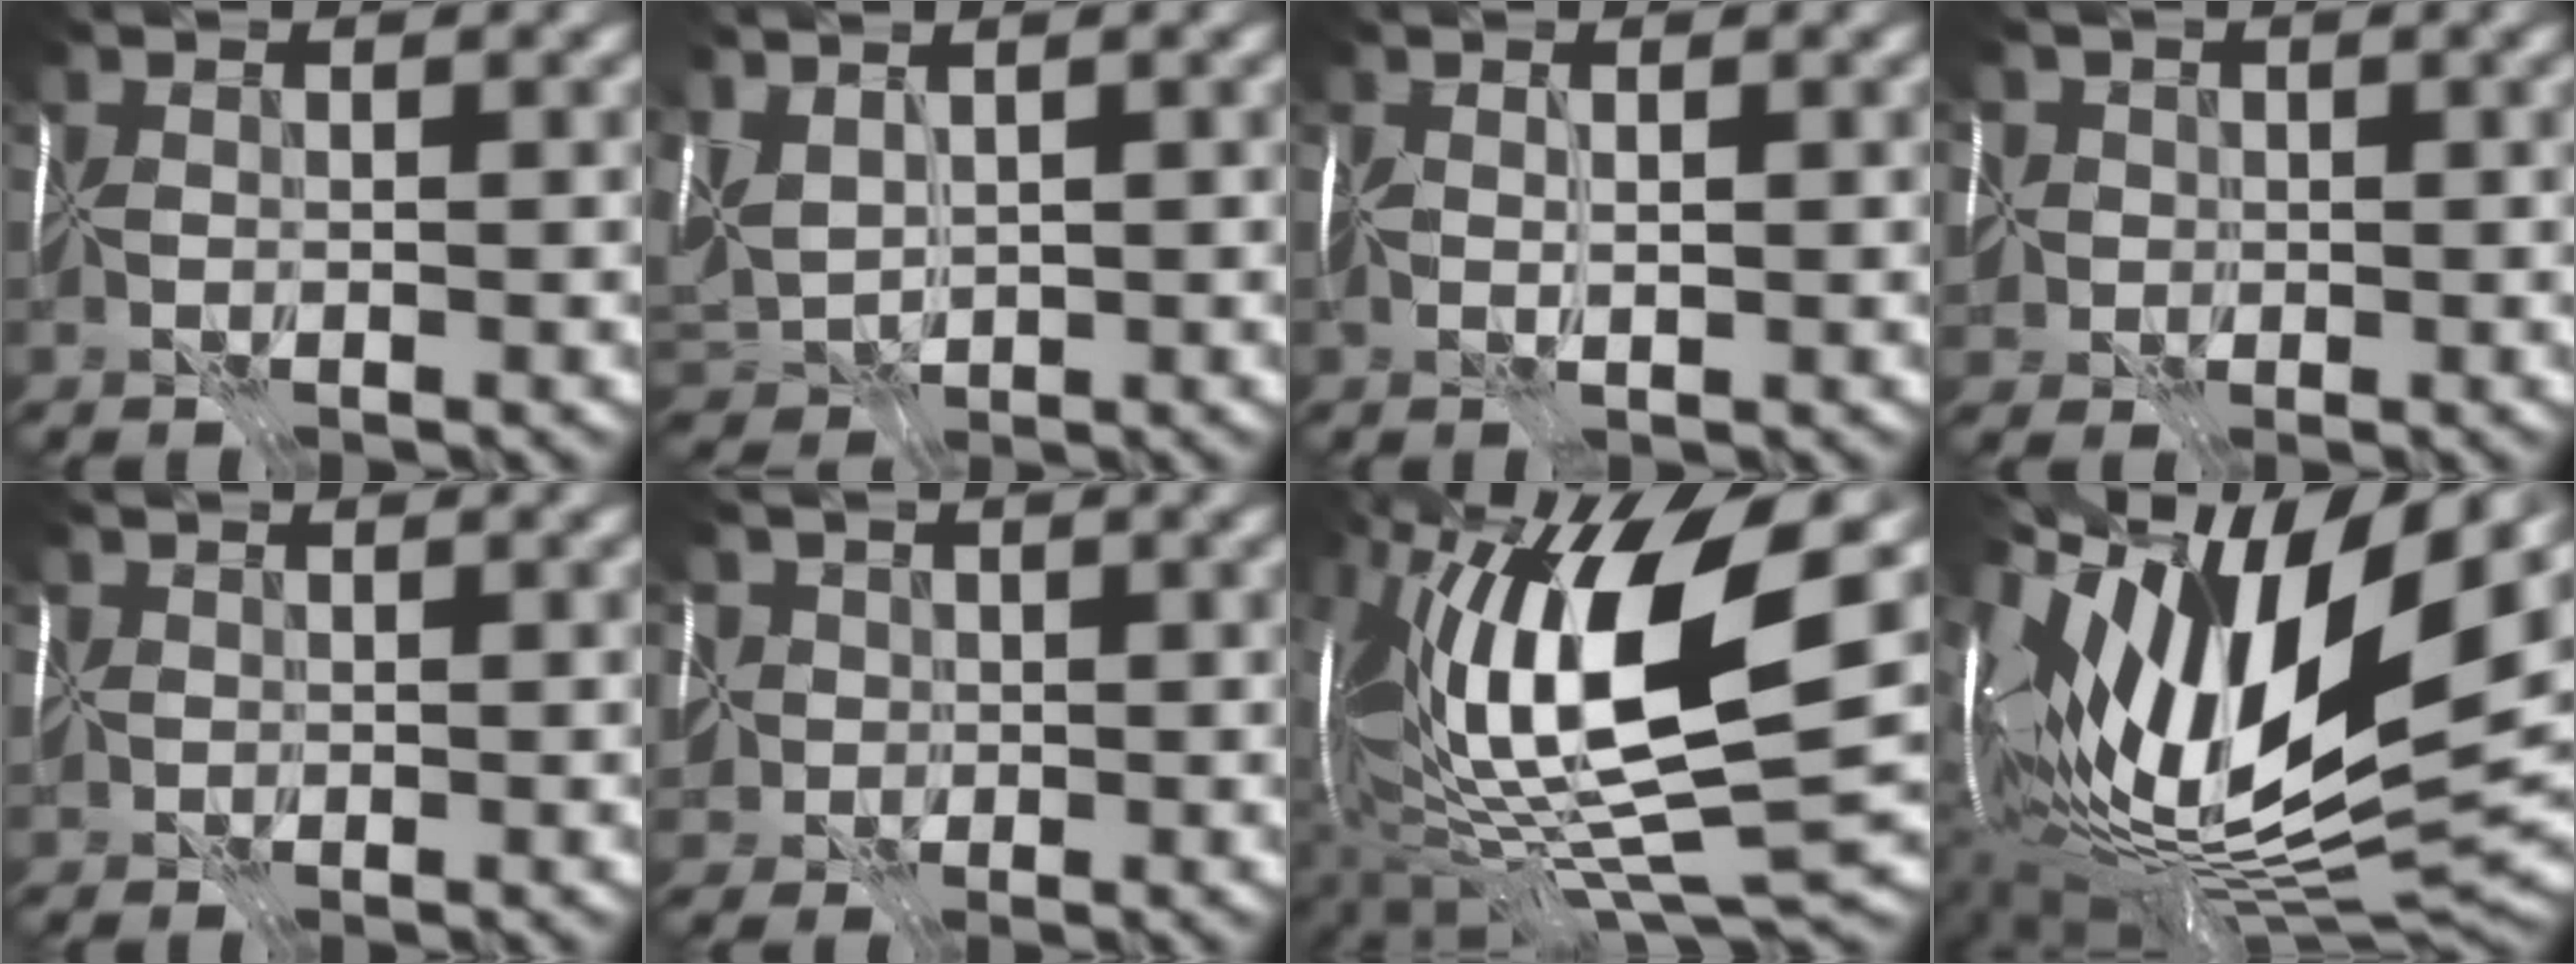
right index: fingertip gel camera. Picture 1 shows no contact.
{"total": 2.0, "force": [1.0, 1.0, 1.4], "torque": [-0.024, 0.000, 0.018]}
{"total": 1.0, "force": [-0.1, -1.0, -0.2], "torque": [0.015, -0.007, 0.000]}
{"total": 4.5, "force": [-0.3, 4.1, 1.8], "torque": [-0.037, 0.017, -0.037]}
{"total": 2.7, "force": [-0.5, 2.4, 1.0], "torque": [-0.027, 0.007, -0.015]}
{"total": 5.2, "force": [-0.1, 4.6, 2.4], "torque": [-0.048, 0.015, -0.034]}
{"total": 15.5, "force": [2.2, 4.4, 14.7], "torque": [-0.268, -0.012, 0.049]}
{"total": 17.0, "force": [3.5, 5.9, 15.5], "torque": [-0.277, 0.004, 0.054]}